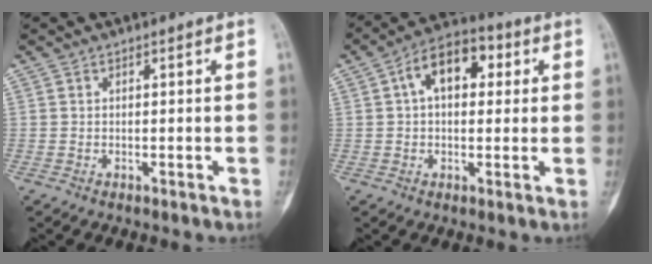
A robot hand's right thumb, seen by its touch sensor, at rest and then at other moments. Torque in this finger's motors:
{"motor_torque": [-0.62, 1.04, 0.59, -0.45, 0.05]}